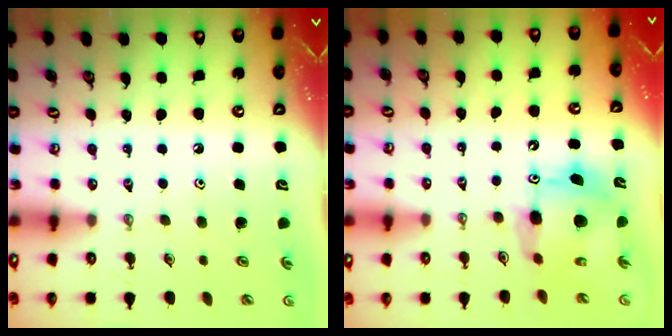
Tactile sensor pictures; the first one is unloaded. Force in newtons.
{"total": 11.5, "press": 11.4, "slide": 0.9}